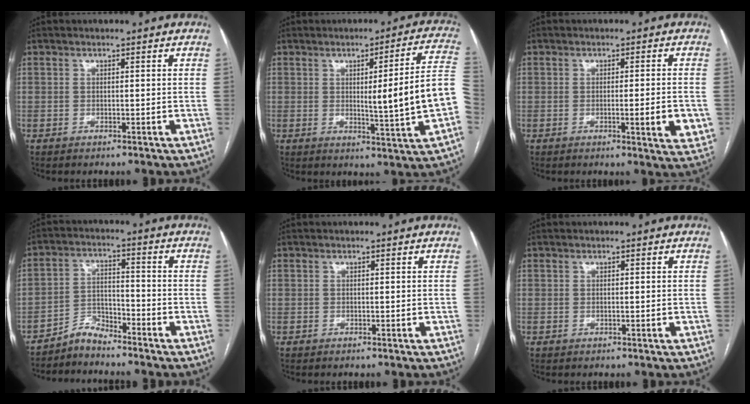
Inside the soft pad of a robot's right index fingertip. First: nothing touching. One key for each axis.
{"total": 12.4, "fx": -1.2, "fy": -0.6, "fz": 12.4, "tx": -0.158, "ty": 0.004, "tz": -0.016}
{"total": 6.0, "fx": -1.6, "fy": 0.7, "fz": 5.7, "tx": -0.066, "ty": -0.007, "tz": -0.019}
{"total": 4.4, "fx": -4.2, "fy": 1.1, "fz": 0.2, "tx": 0.001, "ty": 0.001, "tz": -0.079}
{"total": 0.0}
{"total": 0.0}